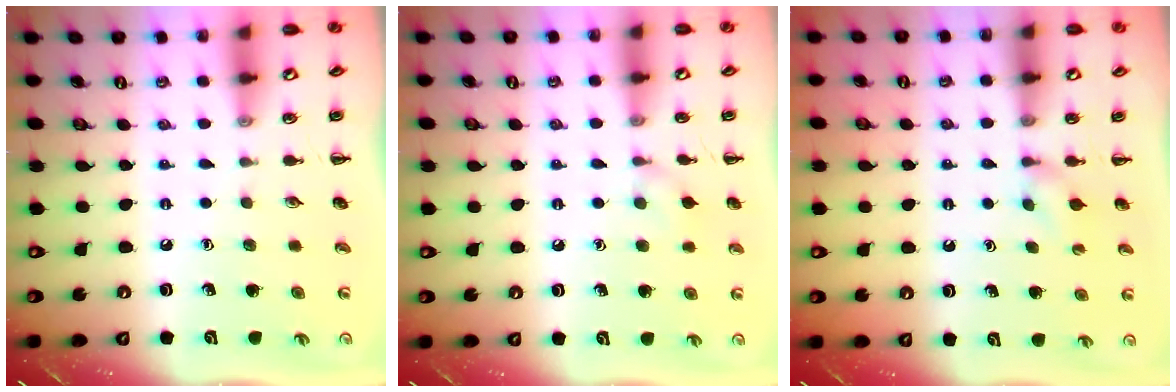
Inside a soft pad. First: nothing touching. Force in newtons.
{"total": 6.4, "press": 6.1, "slide": 1.9}
{"total": 2.9, "press": 2.7, "slide": 1.0}